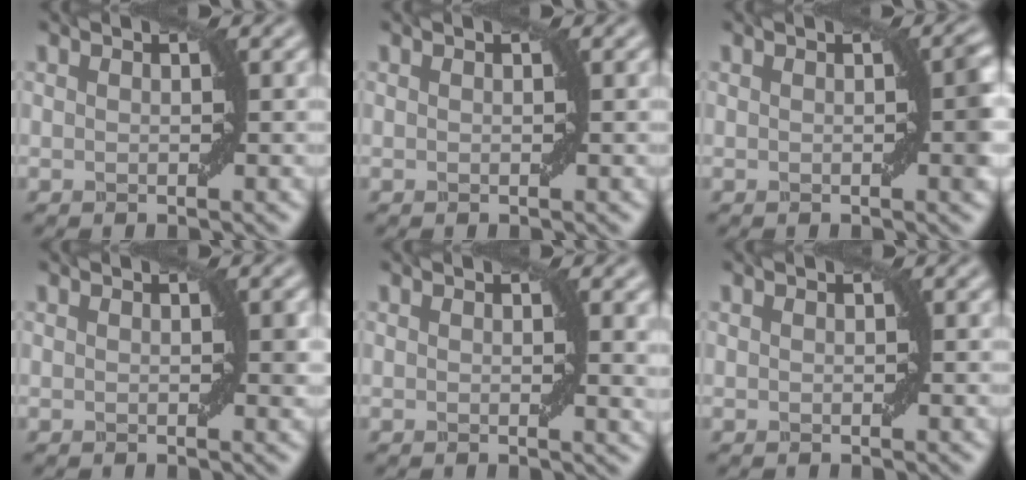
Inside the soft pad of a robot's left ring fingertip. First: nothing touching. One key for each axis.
{"total": 0.0}
{"total": 1.5, "fx": 0.0, "fy": 0.0, "fz": 1.5, "tx": -0.019, "ty": 0.004, "tz": 0.001}
{"total": 0.6, "fx": 0.1, "fy": 0.1, "fz": 0.5, "tx": -0.003, "ty": -0.001, "tz": 0.002}
{"total": 1.6, "fx": 0.6, "fy": 0.3, "fz": 1.5, "tx": -0.014, "ty": -0.004, "tz": 0.010}
{"total": 0.0}